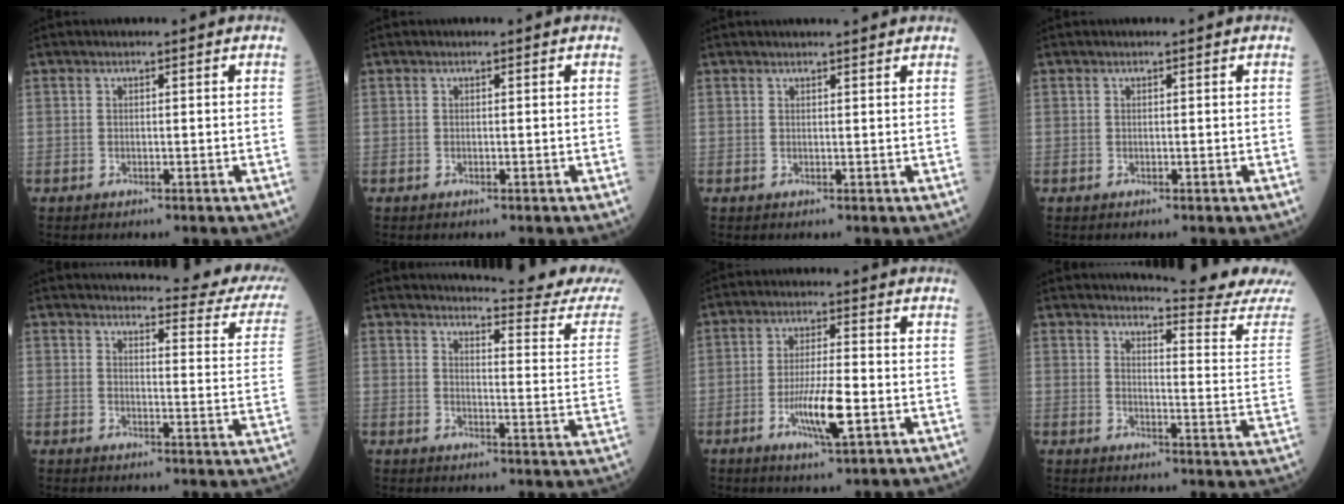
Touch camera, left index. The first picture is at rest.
{"total": 0.0}
{"total": 4.0, "force": [3.7, 0.2, 1.5], "torque": [-0.020, 0.018, 0.043]}
{"total": 0.0}
{"total": 21.7, "force": [20.2, 2.9, 7.4], "torque": [-0.071, -0.074, 0.211]}
{"total": 16.9, "force": [16.3, -1.1, 4.3], "torque": [-0.058, -0.118, 0.175]}
{"total": 7.3, "force": [-2.5, 0.7, 6.9], "torque": [-0.134, -0.011, -0.045]}
{"total": 13.5, "force": [13.1, -2.8, 2.0], "torque": [-0.034, -0.120, 0.151]}